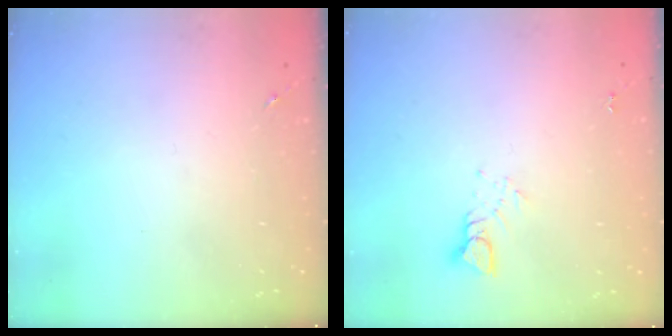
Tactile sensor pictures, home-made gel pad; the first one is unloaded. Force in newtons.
{"total": 3.9, "press": 3.8, "slide": 0.3}